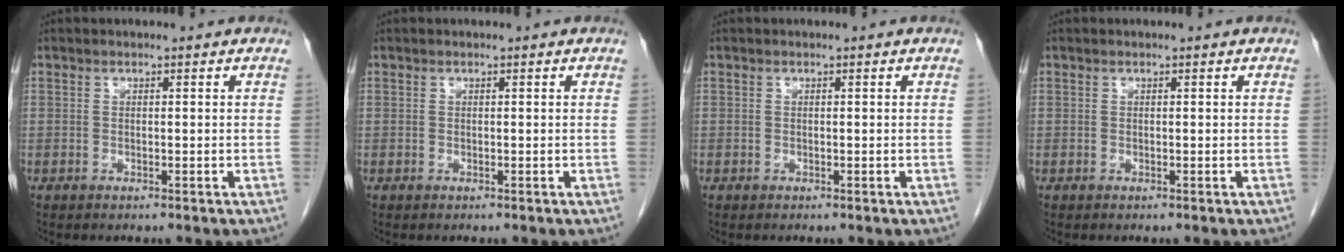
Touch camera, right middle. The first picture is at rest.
{"total": 0.0}
{"total": 0.0}
{"total": 0.0}